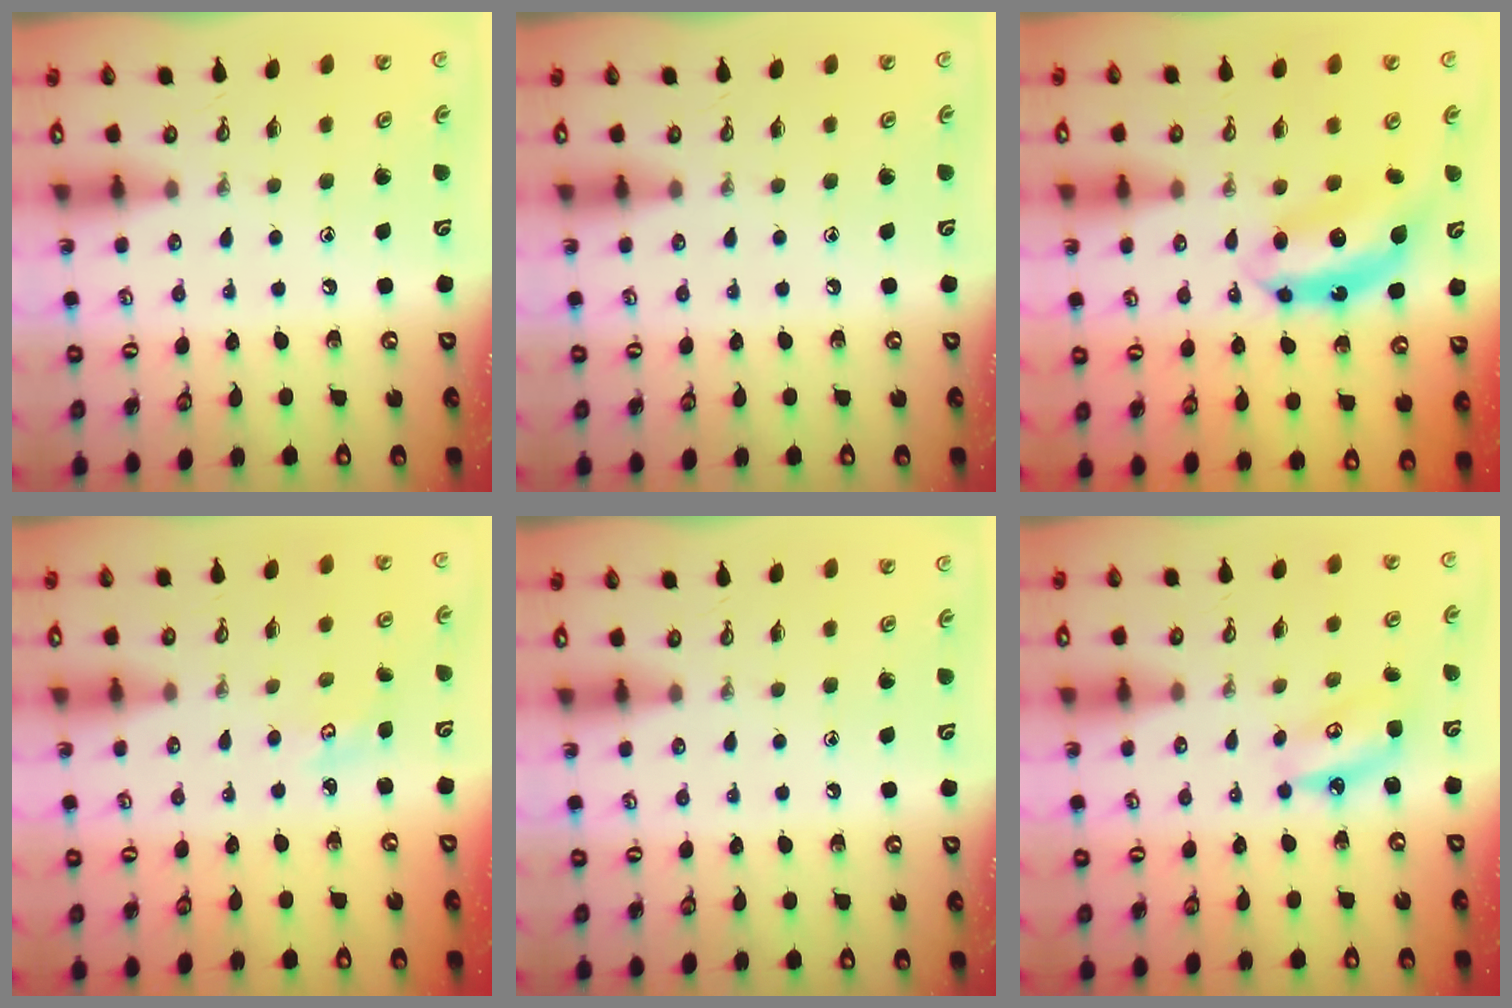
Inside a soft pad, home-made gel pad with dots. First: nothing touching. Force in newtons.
{"total": 0.0}
{"total": 7.2, "press": 7.2, "slide": 0.2}
{"total": 2.5, "press": 2.4, "slide": 0.3}
{"total": 0.0}
{"total": 5.8, "press": 5.8, "slide": 0.4}